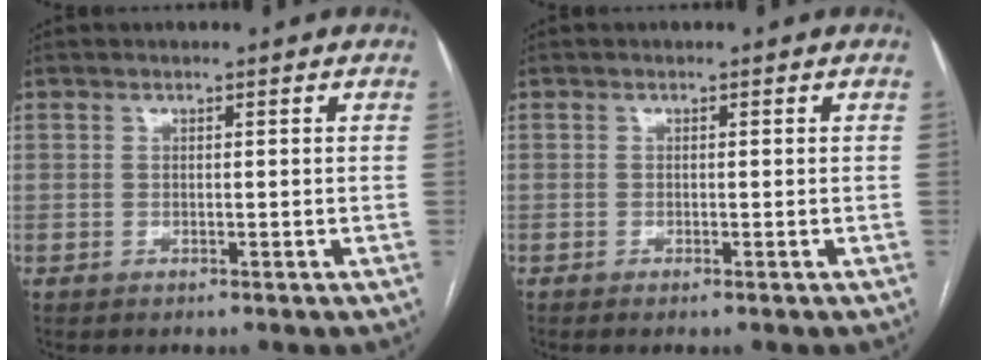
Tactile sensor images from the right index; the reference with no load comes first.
{"total": 0.6, "force": [-0.4, -0.1, 0.4], "torque": [-0.010, -0.001, -0.007]}